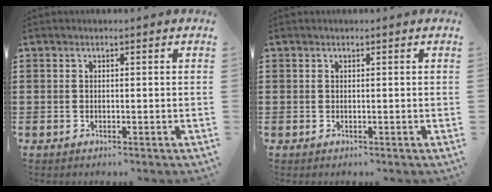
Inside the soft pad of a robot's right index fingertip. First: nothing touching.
{"total": 0.0}